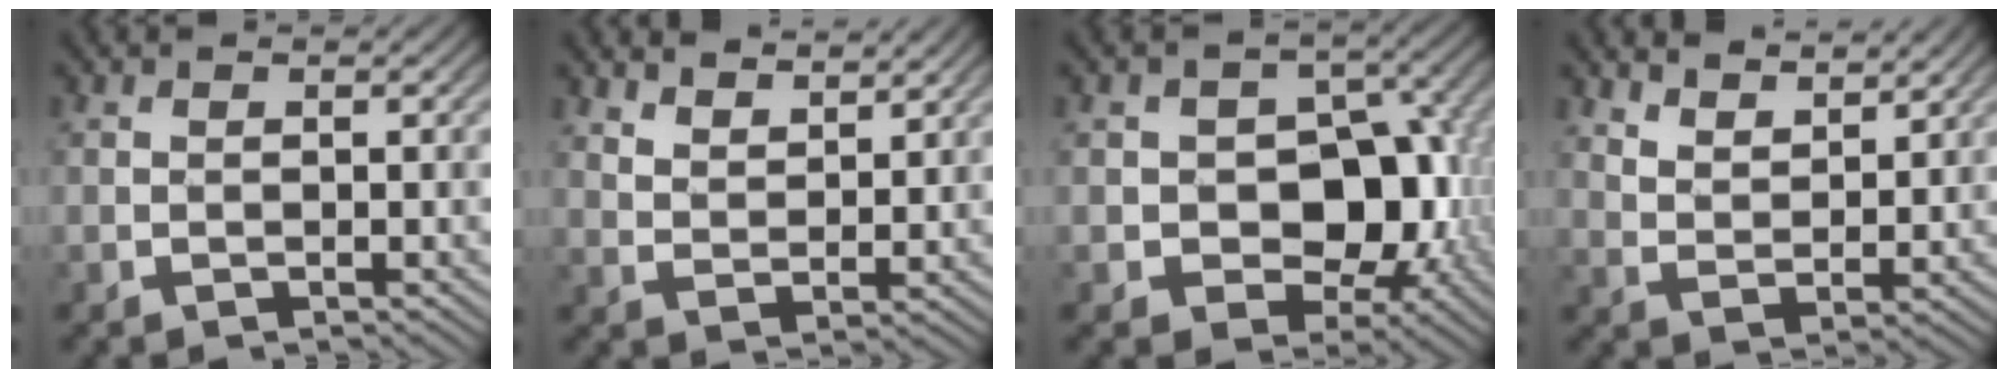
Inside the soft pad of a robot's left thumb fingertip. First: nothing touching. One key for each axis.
{"total": 5.9, "fx": 4.9, "fy": 2.2, "fz": 2.5, "tx": -0.055, "ty": -0.018, "tz": 0.100}
{"total": 10.6, "fx": -1.8, "fy": 7.4, "fz": 7.3, "tx": -0.106, "ty": -0.002, "tz": -0.041}
{"total": 7.1, "fx": 5.8, "fy": 2.6, "fz": 3.1, "tx": -0.068, "ty": -0.026, "tz": 0.118}